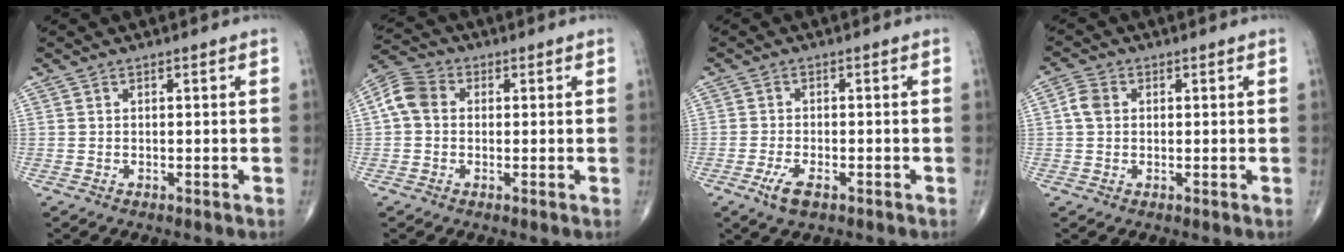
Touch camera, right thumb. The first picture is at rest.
{"total": 6.1, "force": [0.4, 4.8, 3.7], "torque": [-0.071, 0.020, -0.001]}
{"total": 4.0, "force": [-2.1, 1.6, 3.0], "torque": [-0.061, 0.002, -0.038]}
{"total": 3.2, "force": [0.4, 2.6, 1.9], "torque": [-0.038, 0.009, 0.002]}